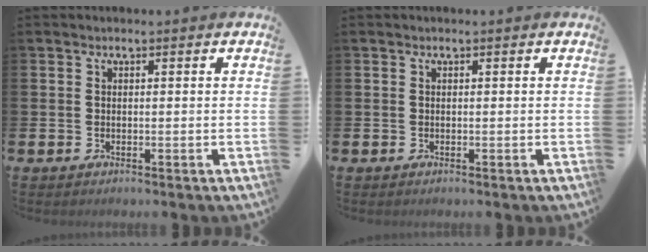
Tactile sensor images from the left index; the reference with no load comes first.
{"total": 0.0}